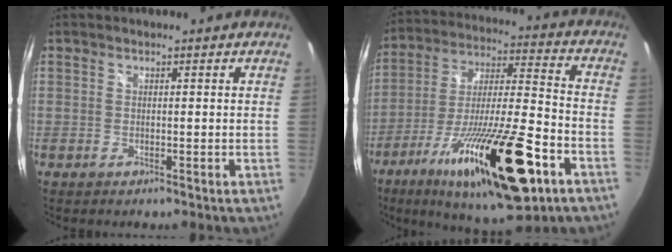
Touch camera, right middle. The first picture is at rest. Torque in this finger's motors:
{"motor_torque": [1.72, -0.42, 1.05, 0.21]}